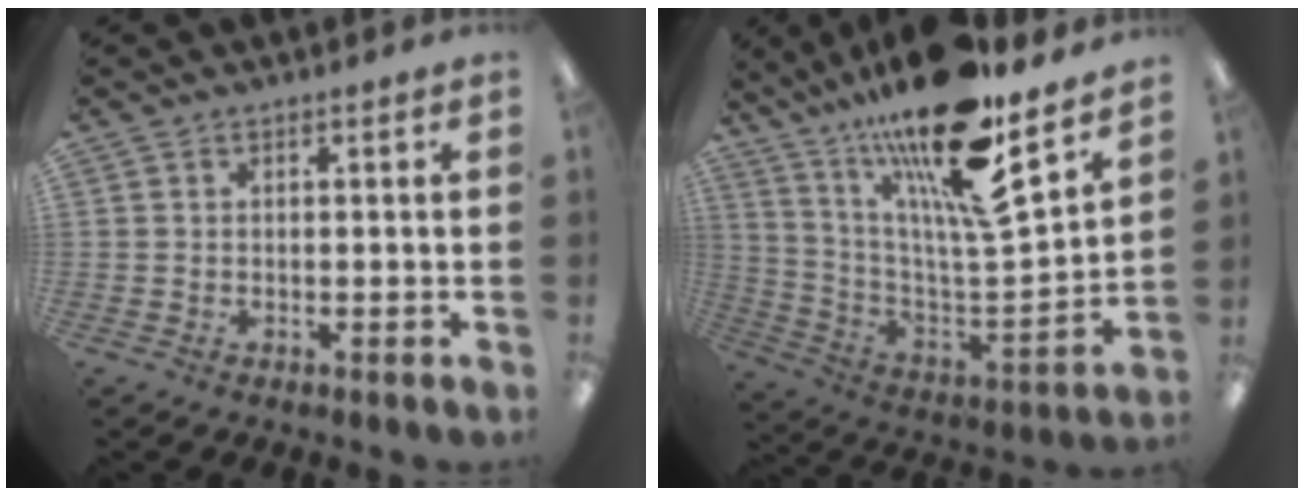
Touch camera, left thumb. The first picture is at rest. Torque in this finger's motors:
{"motor_torque": [1.80, 0.55, 2.53, -0.25, 0.40]}